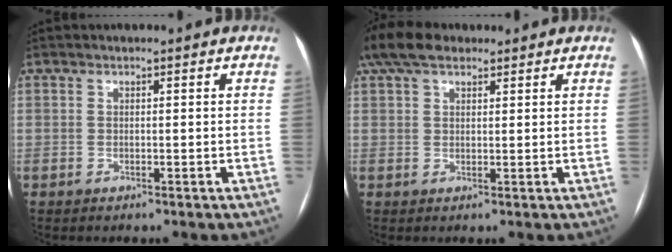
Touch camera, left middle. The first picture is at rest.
{"total": 7.1, "force": [5.2, 3.1, 3.7], "torque": [-0.086, 0.037, 0.101]}